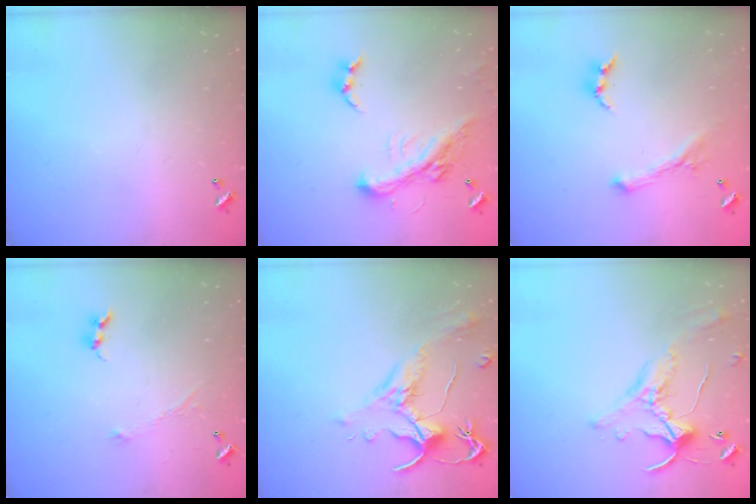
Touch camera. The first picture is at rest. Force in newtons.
{"total": 5.5, "press": 5.3, "slide": 1.5}
{"total": 0.0}
{"total": 1.2, "press": 1.2, "slide": 0.1}
{"total": 1.5, "press": 1.0, "slide": 1.1}
{"total": 0.9, "press": 0.1, "slide": 0.9}